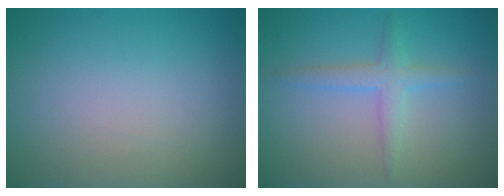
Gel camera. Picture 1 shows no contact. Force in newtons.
{"total": 2.3, "press": 2.3, "slide": 0.1}